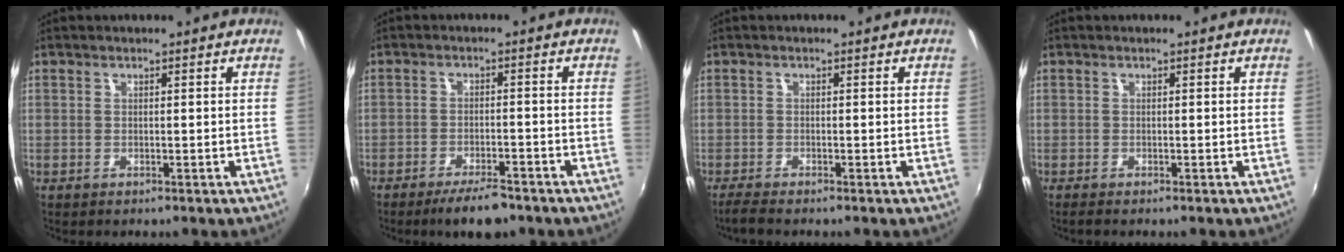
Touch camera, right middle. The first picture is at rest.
{"total": 6.5, "force": [-5.2, 1.7, 3.6], "torque": [-0.082, -0.008, -0.084]}
{"total": 2.1, "force": [-1.8, -0.1, 1.1], "torque": [-0.028, -0.006, -0.035]}
{"total": 0.6, "force": [-0.5, -0.1, 0.3], "torque": [-0.004, -0.002, -0.010]}